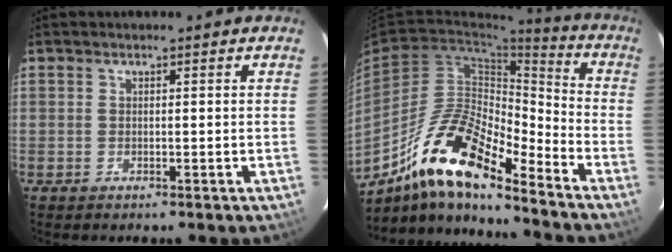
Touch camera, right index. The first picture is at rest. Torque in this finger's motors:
{"motor_torque": [0.53, -0.62, 0.80, 0.21]}